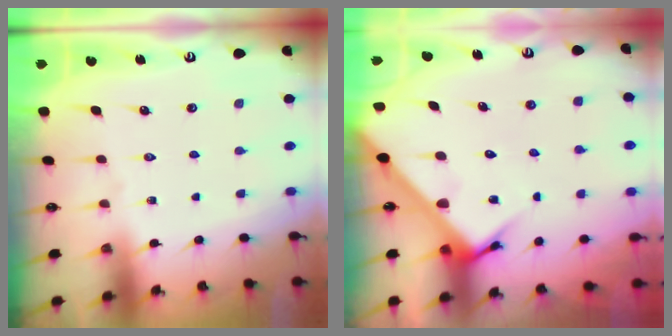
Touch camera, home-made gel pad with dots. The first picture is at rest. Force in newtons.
{"total": 5.1, "press": 5.0, "slide": 0.4}